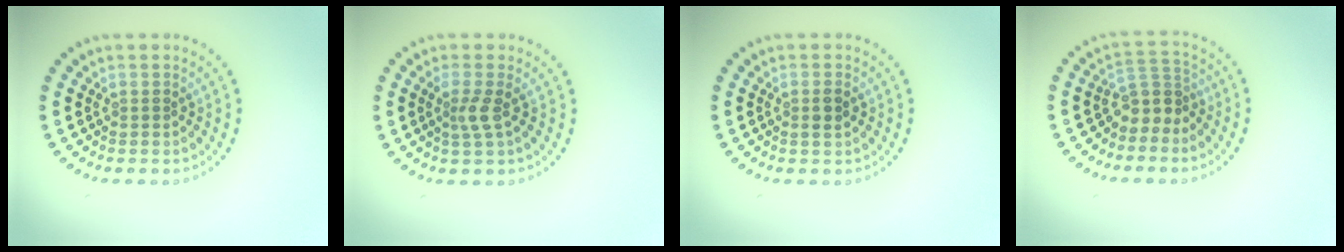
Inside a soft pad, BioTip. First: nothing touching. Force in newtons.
{"total": 1.9, "press": 1.4, "slide": 1.3}
{"total": 1.1, "press": 1.0, "slide": 0.2}
{"total": 2.8, "press": 2.1, "slide": 1.9}